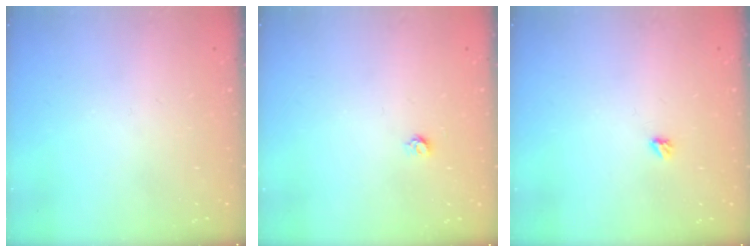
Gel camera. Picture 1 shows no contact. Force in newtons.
{"total": 3.4, "press": 3.4, "slide": 0.2}
{"total": 2.9, "press": 2.9, "slide": 0.5}